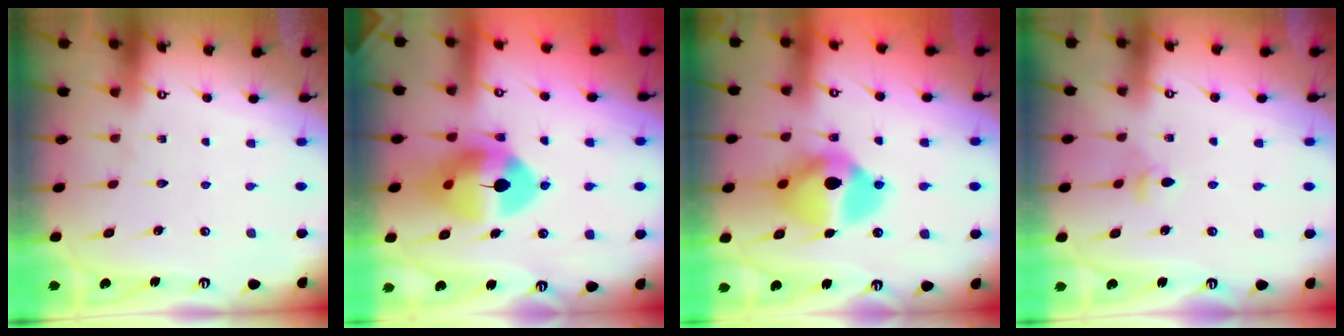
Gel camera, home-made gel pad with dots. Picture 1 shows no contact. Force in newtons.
{"total": 12.1, "press": 11.9, "slide": 2.0}
{"total": 16.9, "press": 16.9, "slide": 0.3}
{"total": 3.6, "press": 3.5, "slide": 0.8}